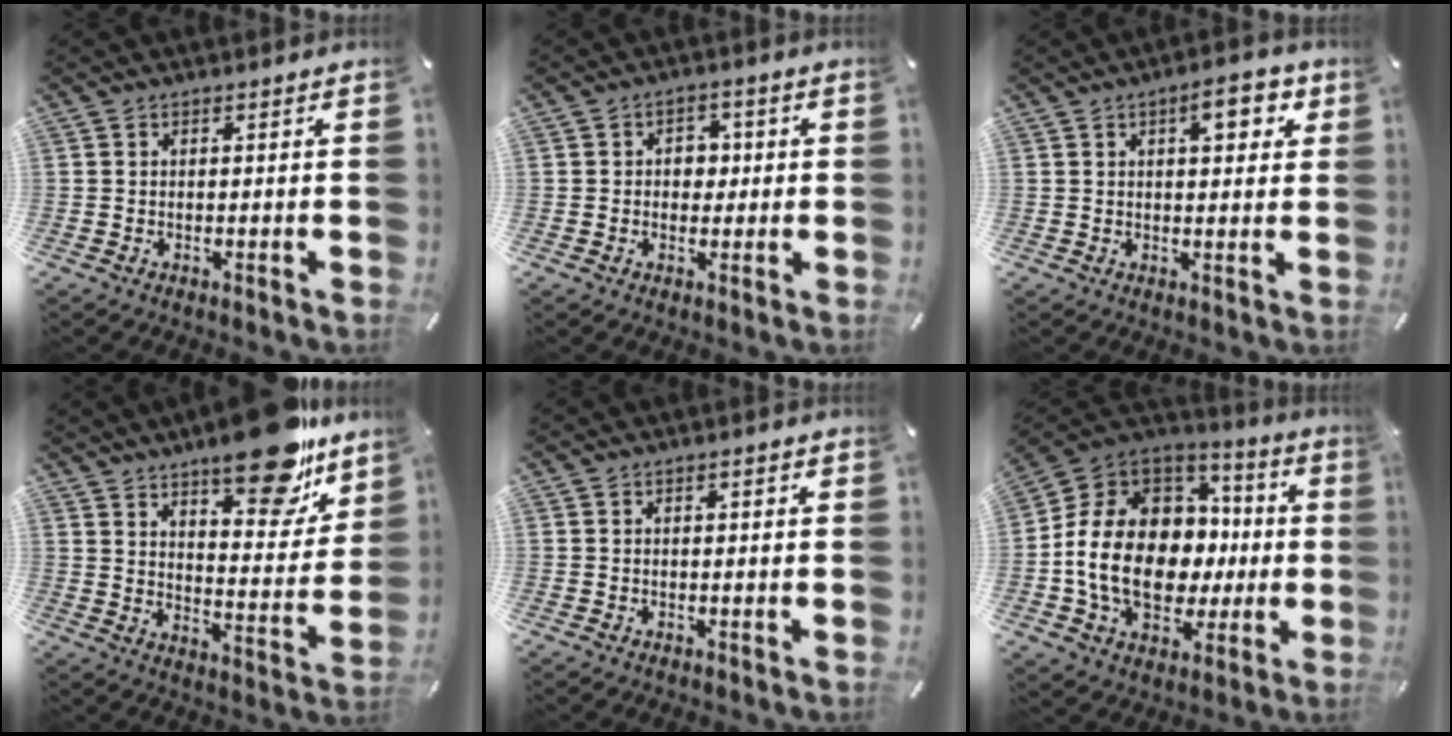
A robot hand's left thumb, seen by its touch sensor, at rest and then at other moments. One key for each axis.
{"total": 4.7, "fx": 0.0, "fy": 3.9, "fz": 2.6, "tx": -0.032, "ty": 0.001, "tz": -0.009}
{"total": 7.1, "fx": 3.0, "fy": 3.0, "fz": 5.6, "tx": -0.067, "ty": -0.010, "tz": 0.041}
{"total": 18.8, "fx": 14.2, "fy": 6.9, "fz": 10.2, "tx": -0.132, "ty": -0.106, "tz": 0.234}
{"total": 0.6, "fx": 0.1, "fy": 0.3, "fz": 0.5, "tx": -0.009, "ty": 0.003, "tz": 0.000}
{"total": 18.5, "fx": -2.7, "fy": 14.1, "fz": 11.7, "tx": -0.262, "ty": 0.006, "tz": -0.040}